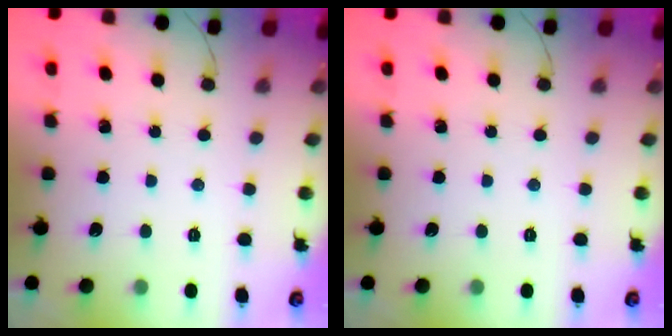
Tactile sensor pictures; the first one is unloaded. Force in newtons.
{"total": 0.0}